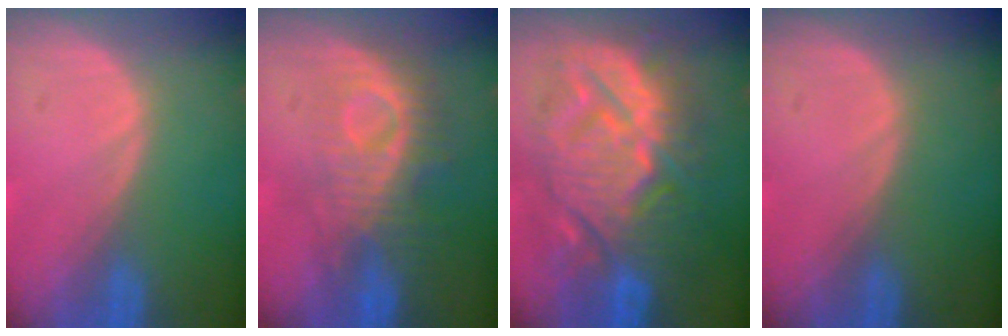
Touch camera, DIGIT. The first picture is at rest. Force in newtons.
{"total": 9.2, "press": 8.2, "slide": 4.0}
{"total": 13.9, "press": 13.8, "slide": 1.4}
{"total": 0.0}